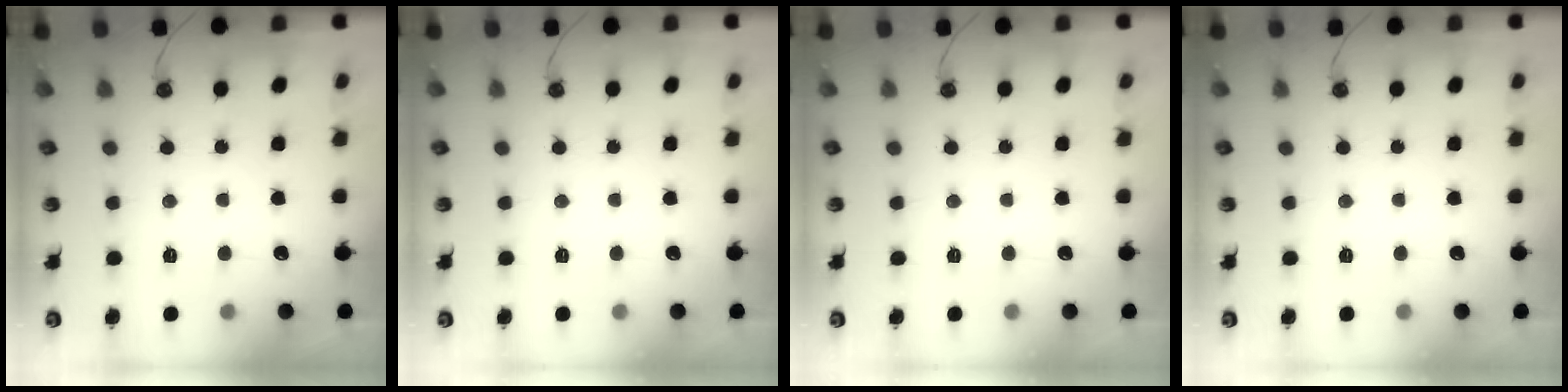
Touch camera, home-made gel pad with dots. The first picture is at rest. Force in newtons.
{"total": 0.0}
{"total": 0.0}
{"total": 0.0}